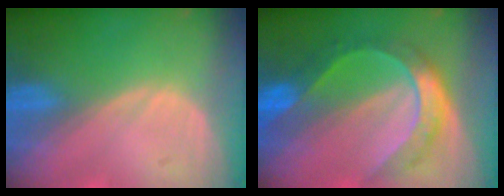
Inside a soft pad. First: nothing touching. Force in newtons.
{"total": 8.2, "press": 8.2, "slide": 0.9}